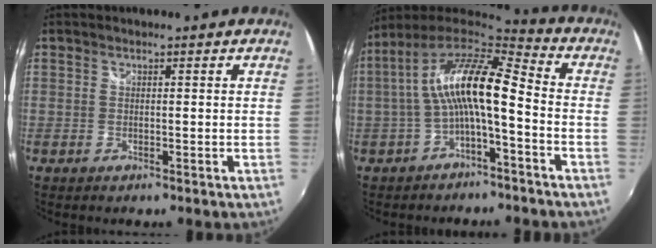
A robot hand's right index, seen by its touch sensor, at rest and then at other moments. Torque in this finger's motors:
{"motor_torque": [1.42, -0.36, 1.05, 0.21]}